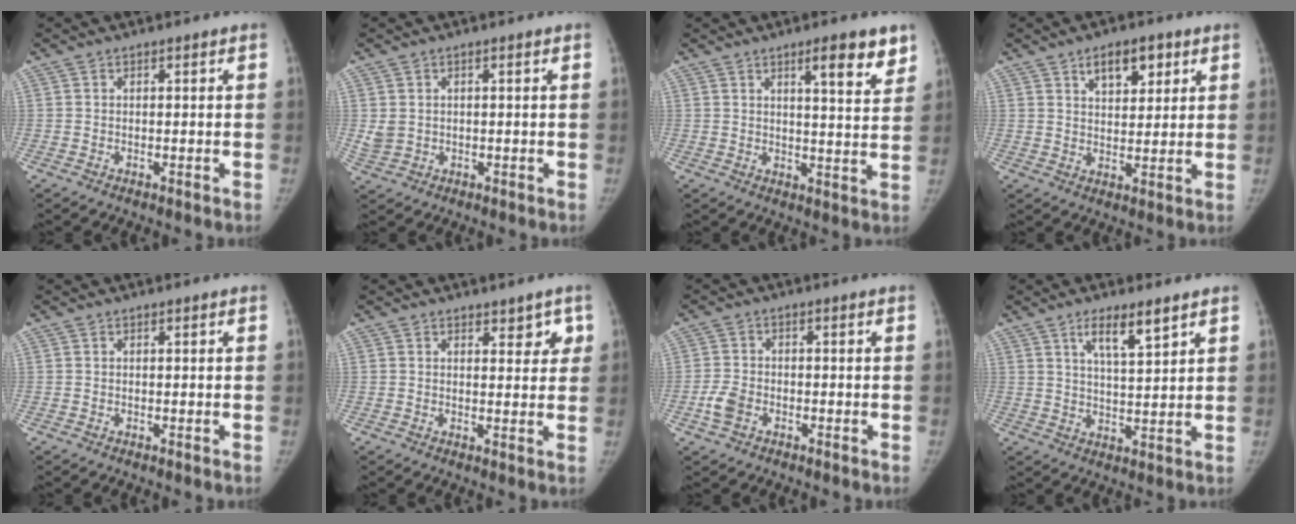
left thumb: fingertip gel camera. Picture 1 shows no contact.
{"total": 2.5, "force": [0.4, 2.1, 1.2], "torque": [-0.022, -0.002, 0.015]}
{"total": 8.5, "force": [5.4, 1.7, 6.4], "torque": [-0.071, -0.033, 0.076]}
{"total": 7.2, "force": [3.9, 3.8, 4.7], "torque": [-0.042, -0.019, 0.060]}
{"total": 0.0}
{"total": 3.8, "force": [2.3, 2.1, 2.1], "torque": [0.011, -0.011, 0.030]}
{"total": 3.7, "force": [-1.7, 2.5, 2.2], "torque": [-0.048, 0.009, -0.033]}
{"total": 6.9, "force": [4.4, 1.5, 5.1], "torque": [-0.080, -0.029, 0.080]}